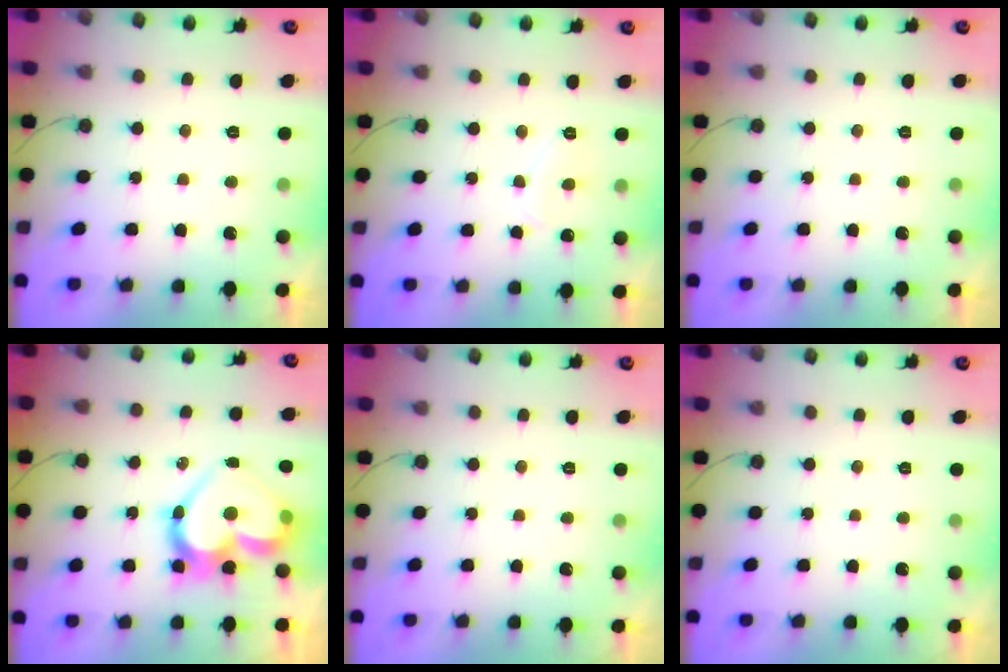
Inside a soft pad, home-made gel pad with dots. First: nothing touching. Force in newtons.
{"total": 6.9, "press": 6.9, "slide": 0.2}
{"total": 0.0}
{"total": 17.6, "press": 17.6, "slide": 1.3}
{"total": 0.0}
{"total": 0.0}